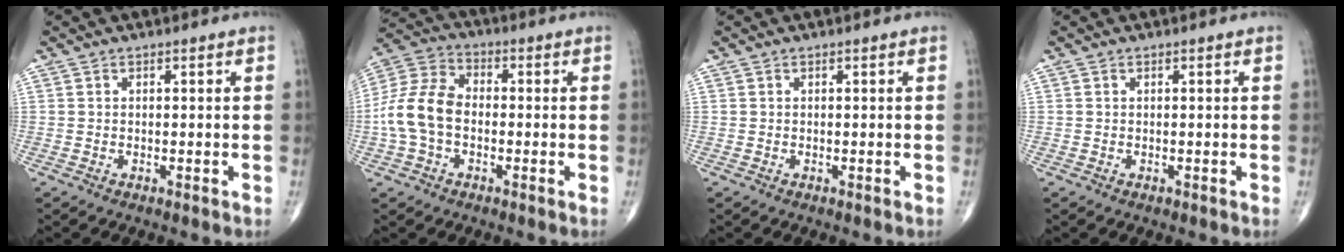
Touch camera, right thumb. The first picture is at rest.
{"total": 11.6, "force": [-1.8, 8.0, 8.2], "torque": [-0.166, 0.035, -0.045]}
{"total": 0.0}
{"total": 0.0}